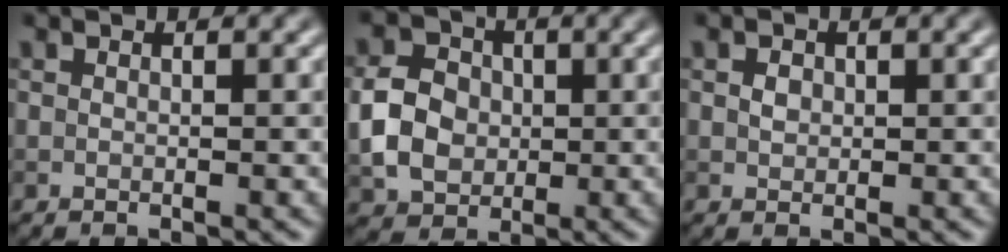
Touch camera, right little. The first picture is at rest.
{"total": 4.9, "force": [-0.4, 4.1, 2.6], "torque": [-0.051, 0.006, -0.014]}
{"total": 1.0, "force": [0.1, 0.8, 0.5], "torque": [-0.009, 0.000, 0.001]}